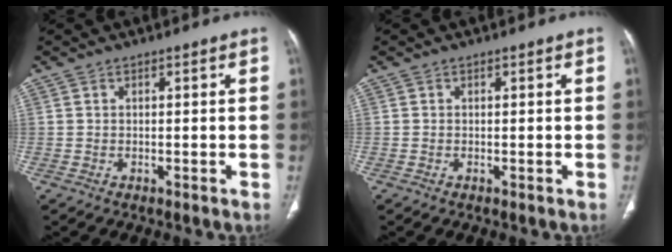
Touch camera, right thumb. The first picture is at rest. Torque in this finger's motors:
{"motor_torque": [-0.18, 0.69, 0.26, 0.71, 0.19]}